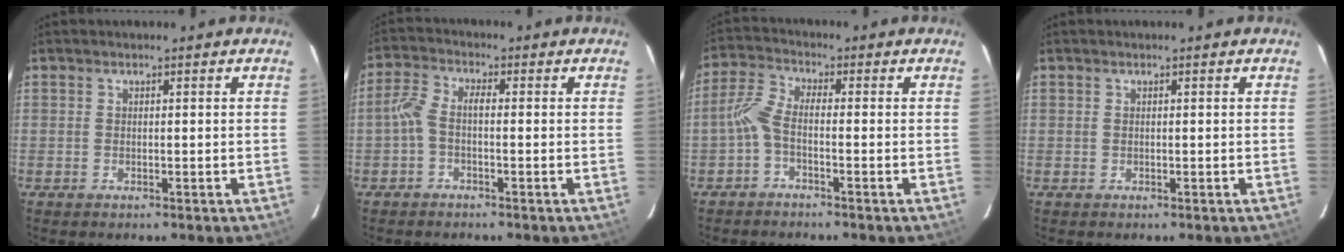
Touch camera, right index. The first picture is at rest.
{"total": 3.6, "force": [-1.2, 1.6, 3.1], "torque": [-0.073, 0.013, -0.027]}
{"total": 4.0, "force": [-1.8, 1.2, 3.4], "torque": [-0.088, 0.014, -0.040]}
{"total": 0.0}